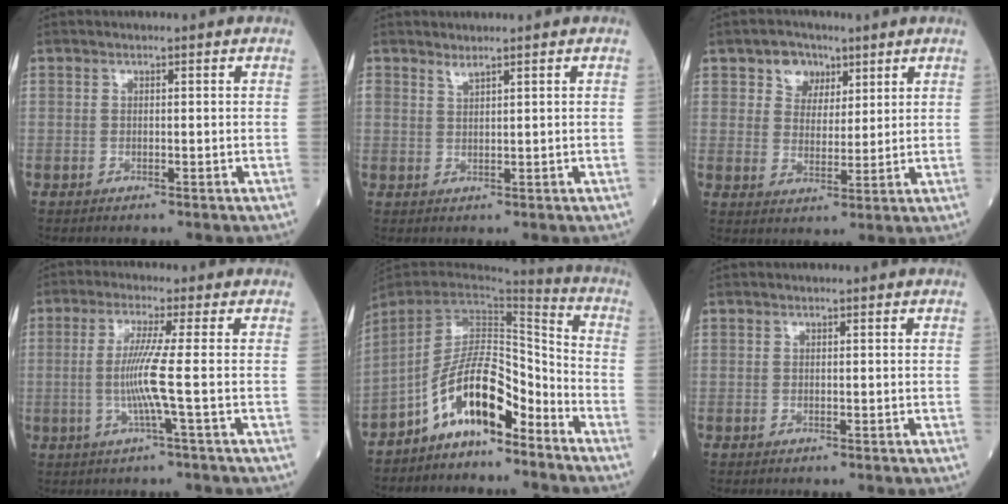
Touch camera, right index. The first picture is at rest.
{"total": 1.3, "force": [1.3, -0.1, 0.4], "torque": [-0.009, -0.004, 0.027]}
{"total": 5.3, "force": [3.0, 4.0, 1.8], "torque": [-0.032, 0.012, 0.052]}
{"total": 6.4, "force": [-0.8, -1.4, 6.2], "torque": [-0.131, -0.008, -0.017]}
{"total": 11.6, "force": [-7.5, 4.1, 7.8], "torque": [-0.143, 0.030, -0.139]}
{"total": 0.0}